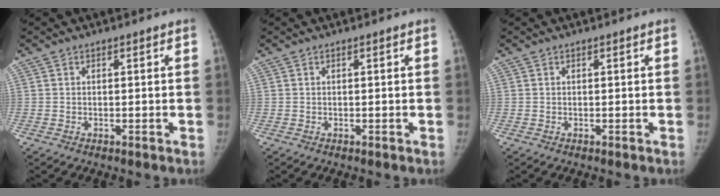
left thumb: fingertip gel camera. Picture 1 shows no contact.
{"total": 0.0}
{"total": 0.0}